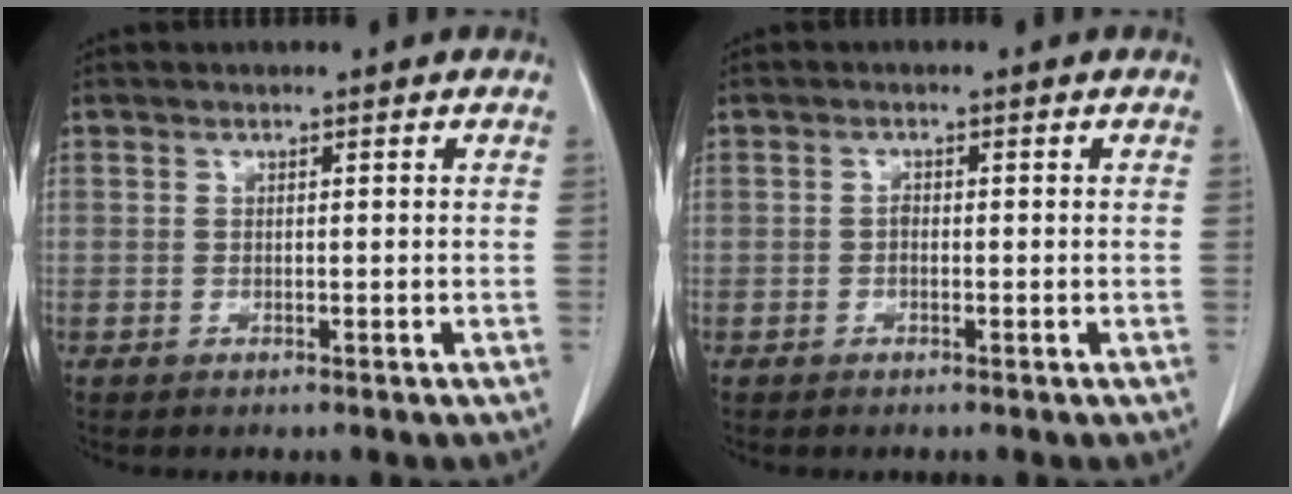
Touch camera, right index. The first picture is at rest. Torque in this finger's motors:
{"motor_torque": [0.02, -0.03, -0.01, 0.03]}